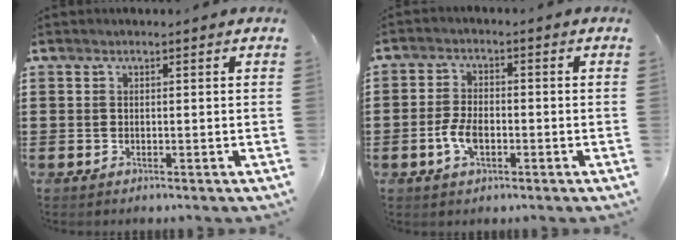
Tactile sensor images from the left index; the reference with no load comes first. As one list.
[{"total": 4.6, "force": [-1.4, 2.3, 3.7], "torque": [-0.093, -0.004, -0.031]}]